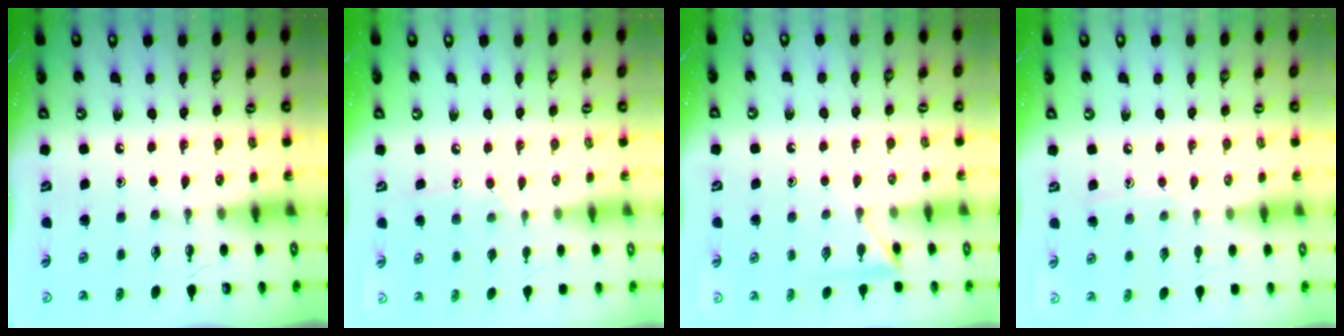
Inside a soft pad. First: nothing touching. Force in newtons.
{"total": 7.6, "press": 7.6, "slide": 0.4}
{"total": 4.2, "press": 4.1, "slide": 0.5}
{"total": 6.2, "press": 6.2, "slide": 0.7}